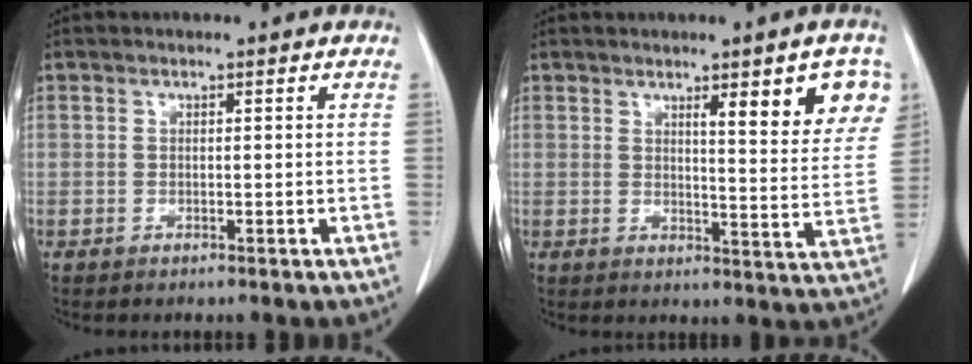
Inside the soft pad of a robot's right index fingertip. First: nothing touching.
{"total": 8.5, "force": [3.8, 1.2, 7.5], "torque": [-0.086, -0.005, 0.046]}